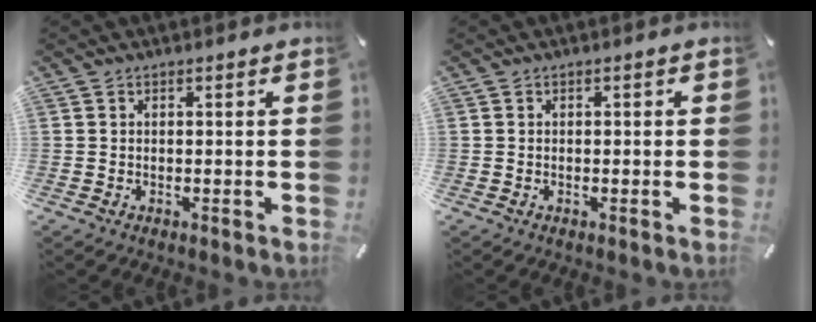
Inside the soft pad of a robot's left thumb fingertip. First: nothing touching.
{"total": 0.6, "force": [-0.3, 0.4, 0.4], "torque": [-0.008, -0.001, -0.005]}